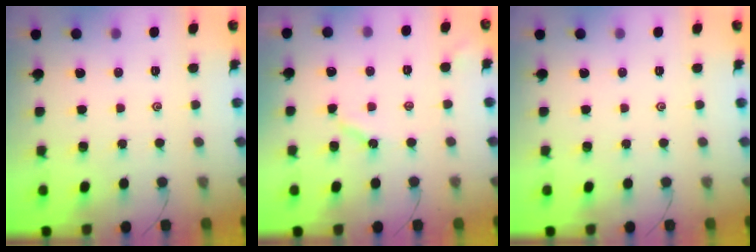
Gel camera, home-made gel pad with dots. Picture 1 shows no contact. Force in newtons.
{"total": 3.7, "press": 3.7, "slide": 0.1}
{"total": 0.0}